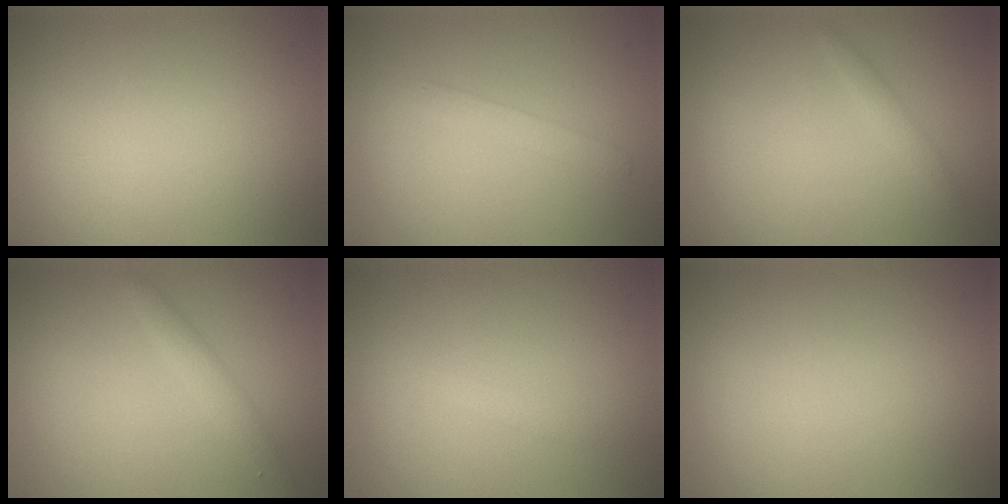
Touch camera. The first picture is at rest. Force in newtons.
{"total": 1.3, "press": 1.3, "slide": 0.0}
{"total": 1.6, "press": 1.6, "slide": 0.1}
{"total": 1.6, "press": 1.6, "slide": 0.1}
{"total": 0.6, "press": 0.6, "slide": 0.0}
{"total": 0.0}